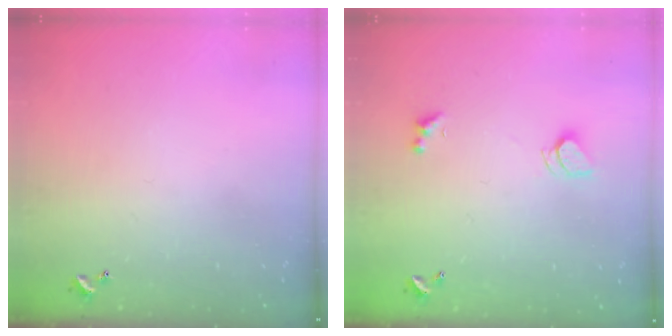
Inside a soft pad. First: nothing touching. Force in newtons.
{"total": 2.5, "press": 2.4, "slide": 0.6}